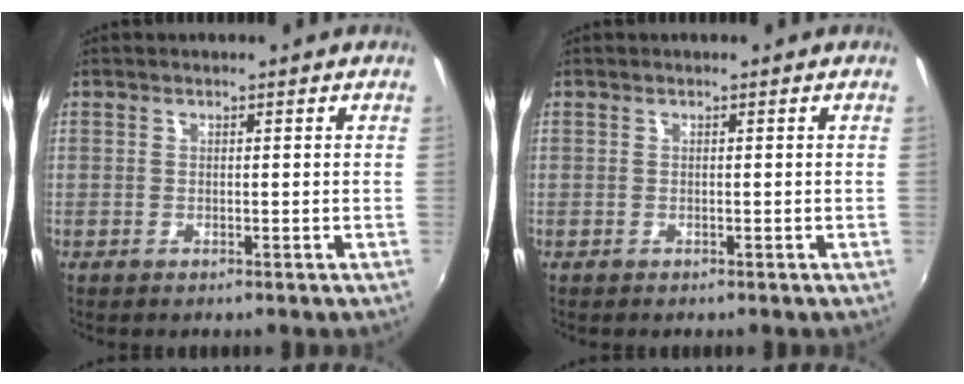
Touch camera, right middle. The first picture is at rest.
{"total": 0.0}